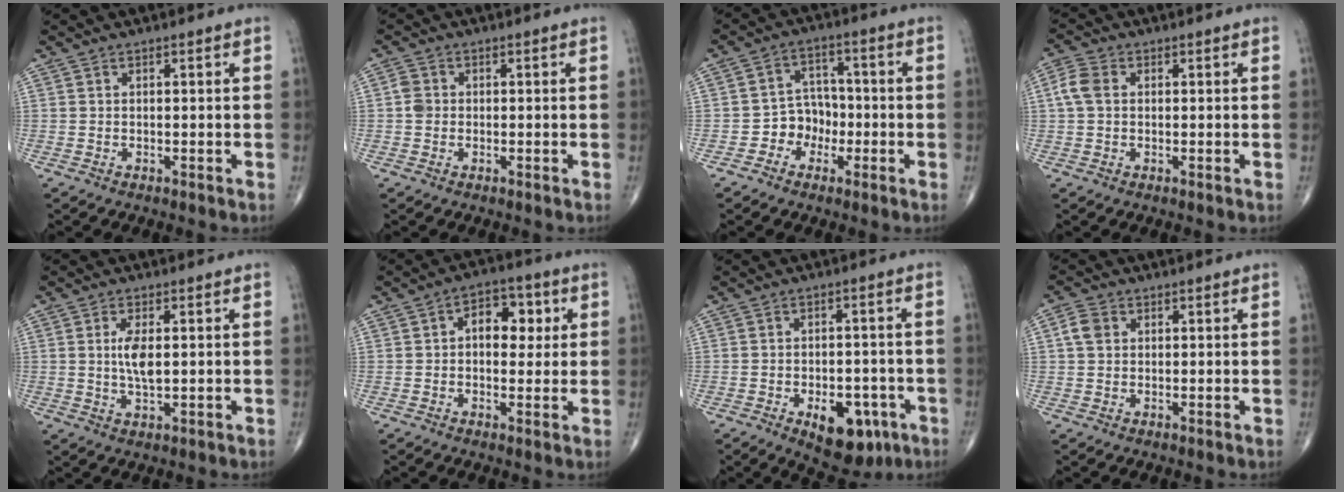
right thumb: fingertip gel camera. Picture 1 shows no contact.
{"total": 2.3, "force": [-0.1, 2.0, 1.1], "torque": [-0.013, 0.005, -0.005]}
{"total": 6.2, "force": [-2.2, 5.2, 2.6], "torque": [-0.006, 0.029, -0.048]}
{"total": 4.2, "force": [0.5, 3.1, 2.8], "torque": [-0.068, 0.013, 0.005]}
{"total": 4.9, "force": [0.5, 1.9, 4.5], "torque": [-0.087, -0.011, 0.010]}
{"total": 8.1, "force": [1.4, 5.3, 5.9], "torque": [-0.045, 0.010, 0.014]}
{"total": 10.9, "force": [-4.9, 6.0, 7.7], "torque": [-0.078, 0.018, -0.059]}
{"total": 3.5, "force": [0.8, 2.8, 1.9], "torque": [-0.035, 0.007, 0.011]}